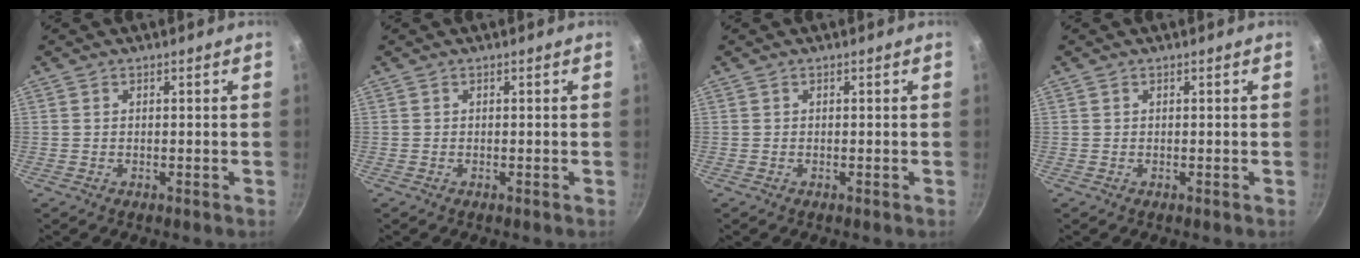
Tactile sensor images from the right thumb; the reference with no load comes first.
{"total": 0.0}
{"total": 0.0}
{"total": 0.0}